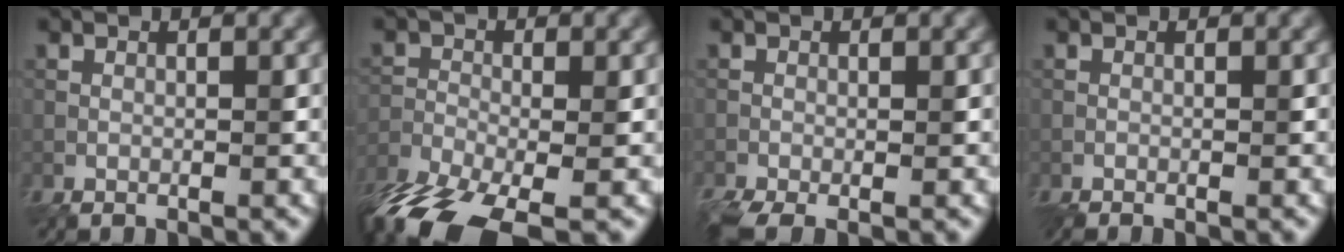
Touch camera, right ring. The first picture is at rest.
{"total": 9.5, "force": [-7.3, 3.1, 5.2], "torque": [-0.116, -0.027, -0.139]}
{"total": 2.9, "force": [-1.9, 1.0, 2.0], "torque": [-0.045, -0.012, -0.036]}
{"total": 0.8, "force": [-0.6, 0.1, 0.5], "torque": [-0.011, -0.004, -0.014]}